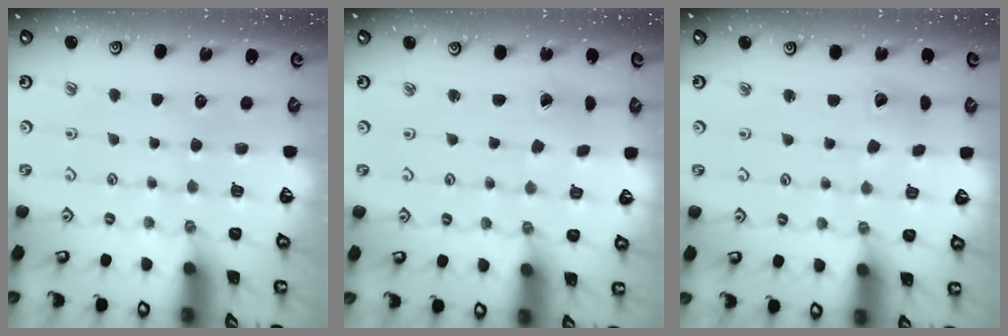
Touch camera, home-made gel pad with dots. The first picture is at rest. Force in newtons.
{"total": 1.7, "press": 1.7, "slide": 0.1}
{"total": 3.9, "press": 3.8, "slide": 0.5}